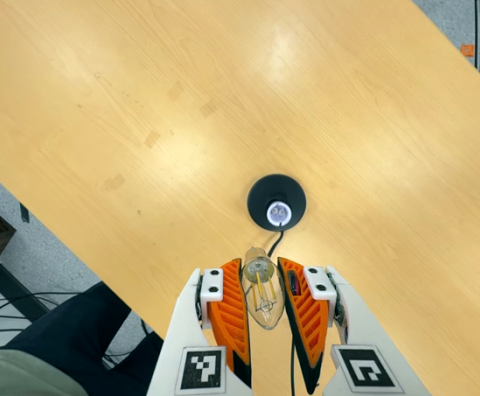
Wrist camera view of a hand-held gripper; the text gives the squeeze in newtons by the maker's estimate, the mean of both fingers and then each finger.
{"total": 21.1, "left": 23.2, "right": 18.9}